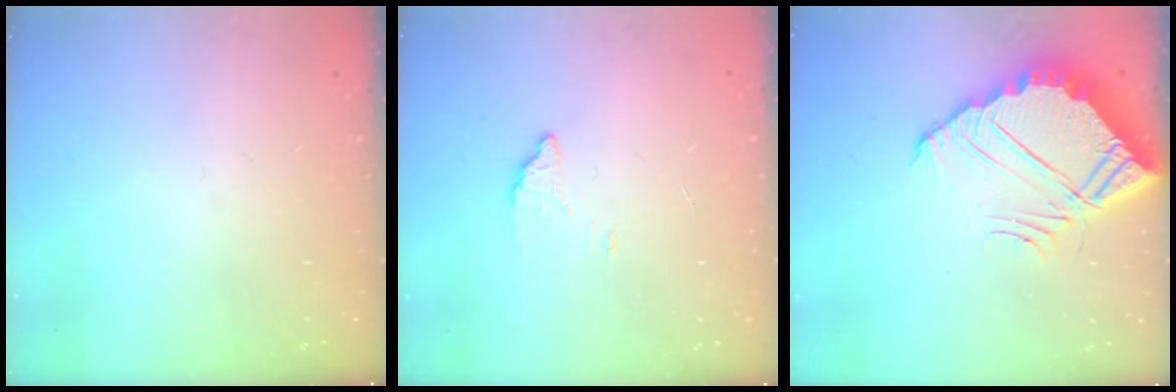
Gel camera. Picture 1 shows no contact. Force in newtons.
{"total": 2.4, "press": 2.4, "slide": 0.1}
{"total": 11.4, "press": 11.3, "slide": 0.8}